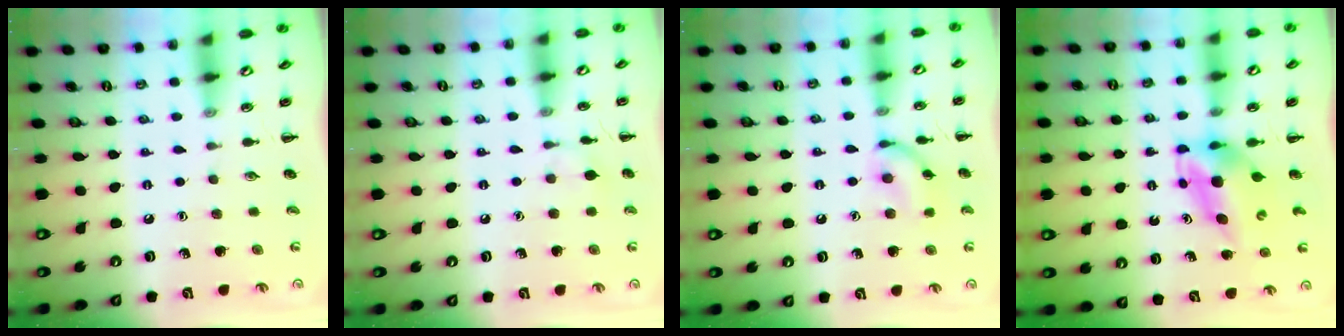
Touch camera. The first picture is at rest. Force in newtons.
{"total": 5.7, "press": 5.5, "slide": 1.7}
{"total": 9.9, "press": 9.9, "slide": 0.5}
{"total": 5.1, "press": 5.0, "slide": 1.0}